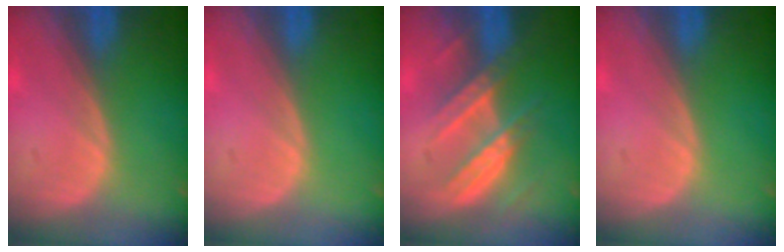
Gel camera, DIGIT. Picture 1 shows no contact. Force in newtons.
{"total": 0.0}
{"total": 7.2, "press": 7.1, "slide": 1.4}
{"total": 0.0}